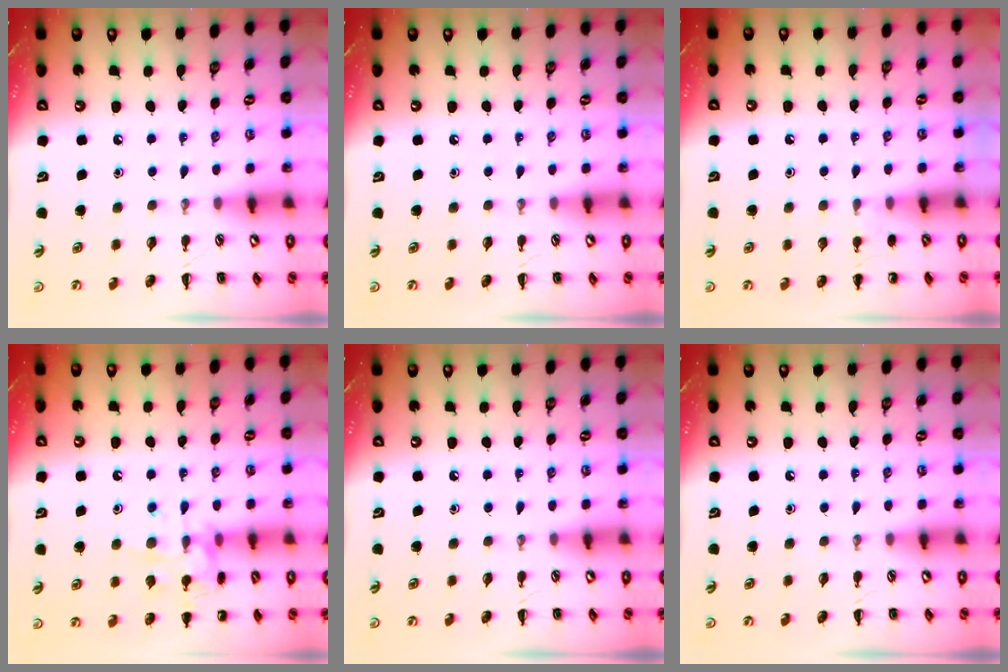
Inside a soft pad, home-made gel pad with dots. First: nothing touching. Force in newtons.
{"total": 0.0}
{"total": 5.0, "press": 4.7, "slide": 1.6}
{"total": 13.4, "press": 13.4, "slide": 0.9}
{"total": 0.0}
{"total": 0.0}